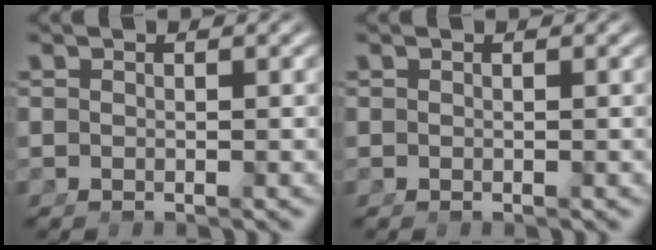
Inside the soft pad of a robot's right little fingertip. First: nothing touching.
{"total": 0.0}